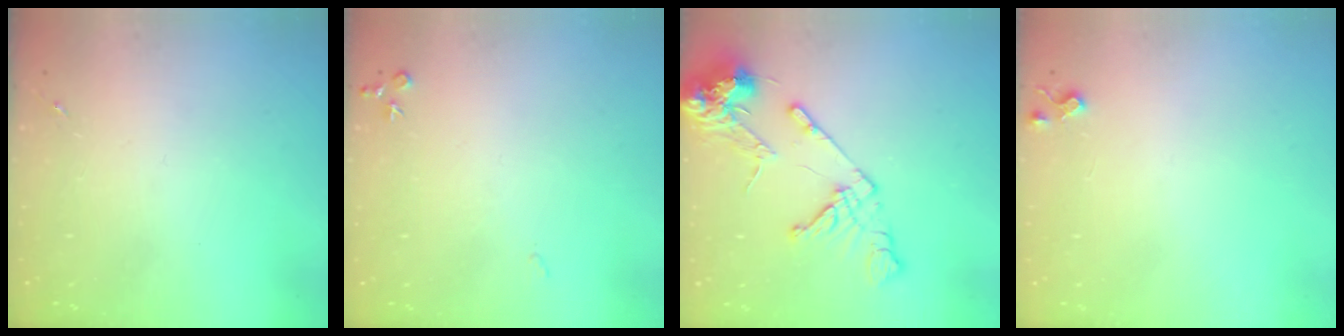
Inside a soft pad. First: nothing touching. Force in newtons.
{"total": 5.2, "press": 5.2, "slide": 0.7}
{"total": 15.3, "press": 15.2, "slide": 2.0}
{"total": 5.2, "press": 5.1, "slide": 0.8}